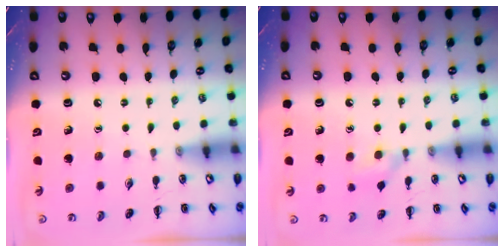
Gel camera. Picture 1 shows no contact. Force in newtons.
{"total": 6.6, "press": 6.3, "slide": 1.9}